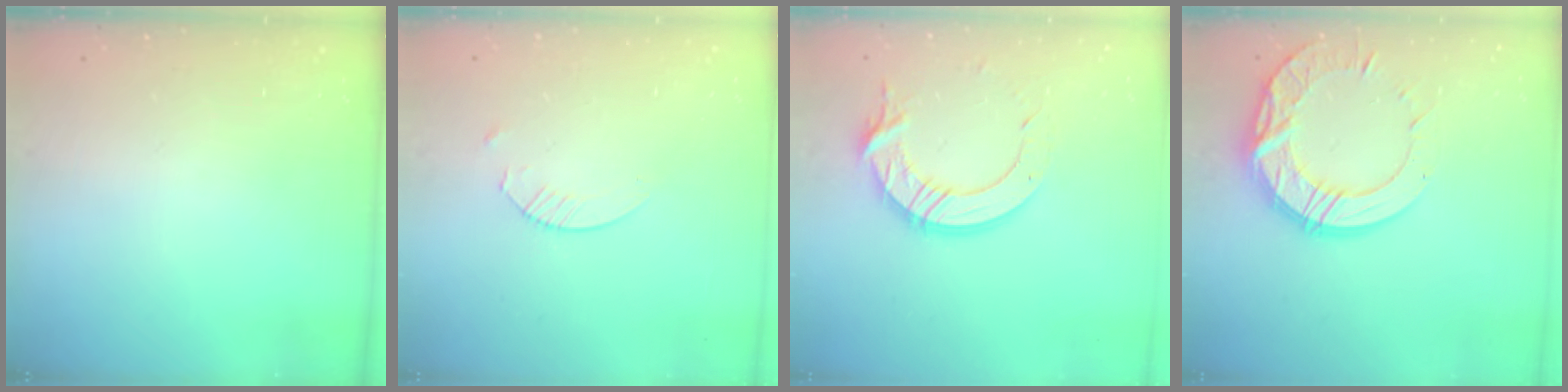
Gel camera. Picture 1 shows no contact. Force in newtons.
{"total": 2.4, "press": 2.4, "slide": 0.3}
{"total": 13.5, "press": 13.5, "slide": 1.4}
{"total": 15.9, "press": 15.8, "slide": 1.4}